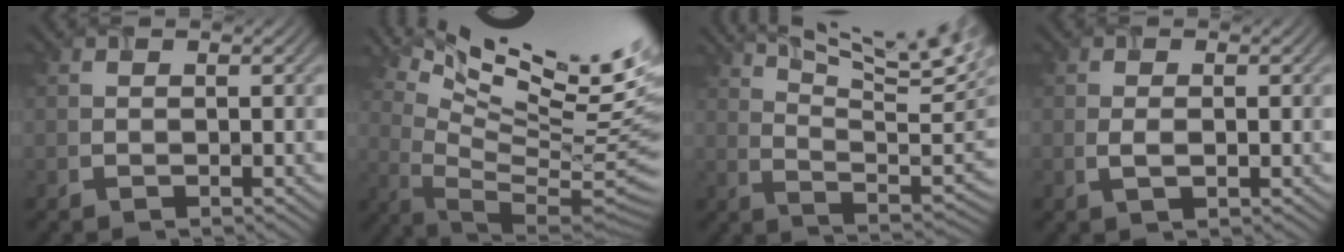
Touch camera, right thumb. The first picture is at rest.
{"total": 16.0, "force": [10.1, 3.3, 12.0], "torque": [-0.201, -0.003, 0.161]}
{"total": 14.8, "force": [8.1, 4.2, 11.7], "torque": [-0.205, 0.011, 0.121]}
{"total": 1.0, "force": [0.0, 0.4, 1.0], "torque": [-0.017, -0.003, -0.001]}